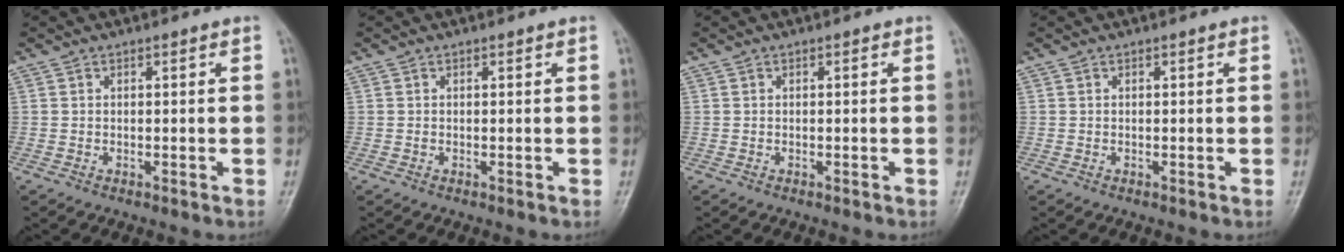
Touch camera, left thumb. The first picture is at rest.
{"total": 0.0}
{"total": 0.0}
{"total": 0.0}